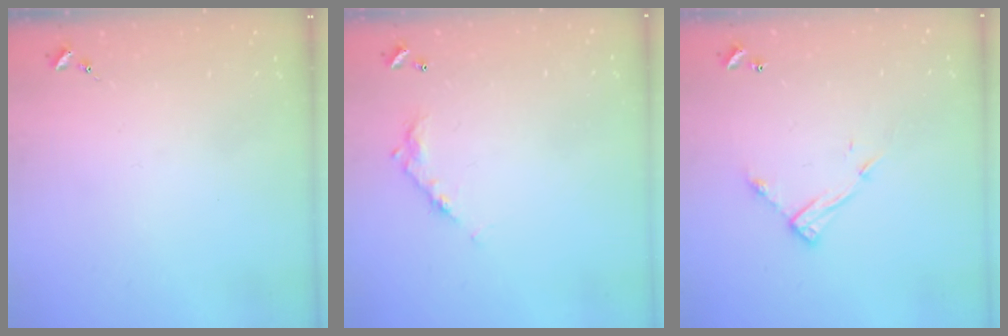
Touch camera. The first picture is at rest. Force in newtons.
{"total": 8.4, "press": 8.4, "slide": 0.4}
{"total": 10.0, "press": 9.9, "slide": 0.5}